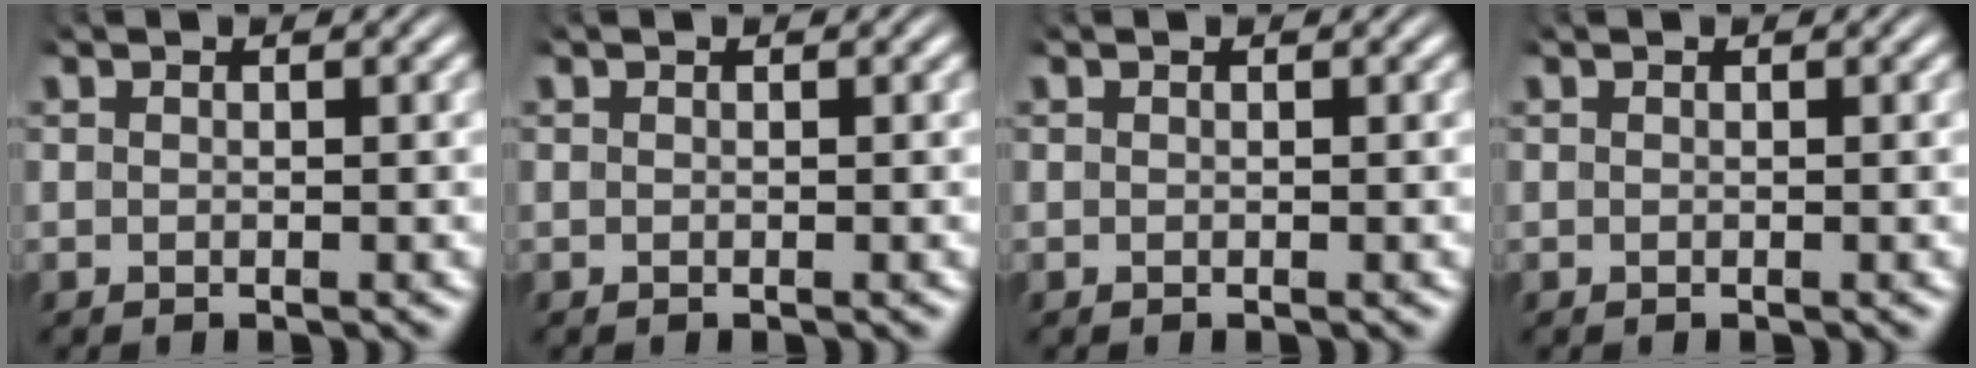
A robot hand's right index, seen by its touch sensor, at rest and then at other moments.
{"total": 0.0}
{"total": 0.0}
{"total": 0.0}